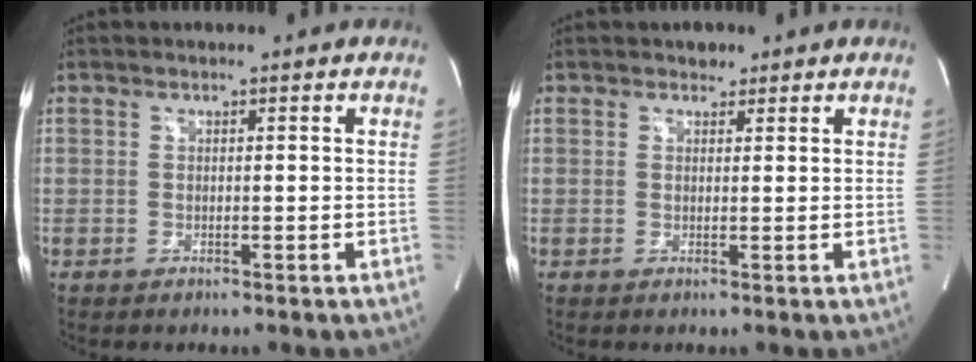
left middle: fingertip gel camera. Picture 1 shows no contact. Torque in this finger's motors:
{"motor_torque": [0.03, 0.02, -0.06, 0.00]}